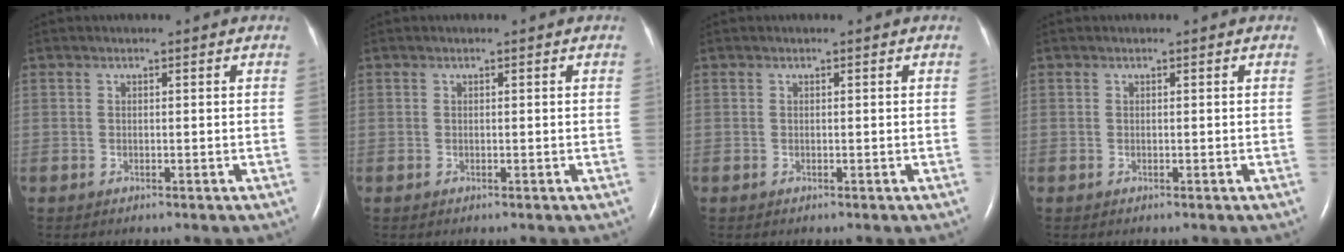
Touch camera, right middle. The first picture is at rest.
{"total": 0.0}
{"total": 0.0}
{"total": 0.0}